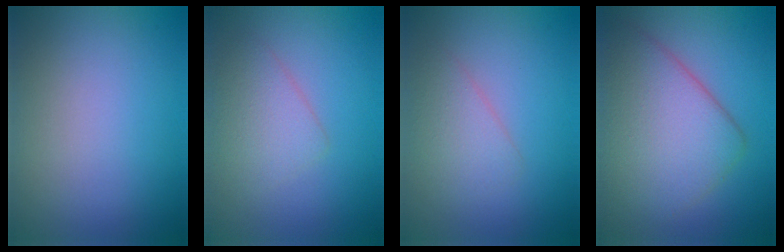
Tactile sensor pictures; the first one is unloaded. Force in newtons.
{"total": 2.9, "press": 2.9, "slide": 0.0}
{"total": 2.3, "press": 2.3, "slide": 0.1}
{"total": 8.4, "press": 8.4, "slide": 0.4}